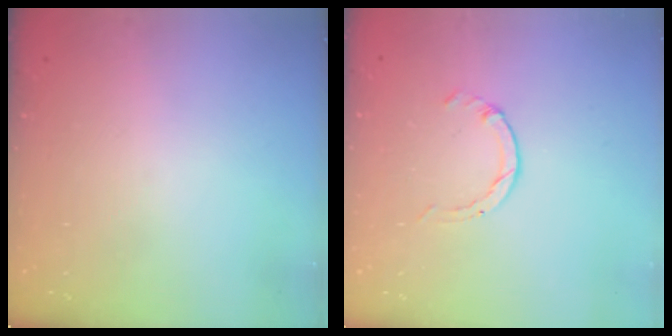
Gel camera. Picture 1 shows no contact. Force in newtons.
{"total": 0.5, "press": 0.5, "slide": 0.1}